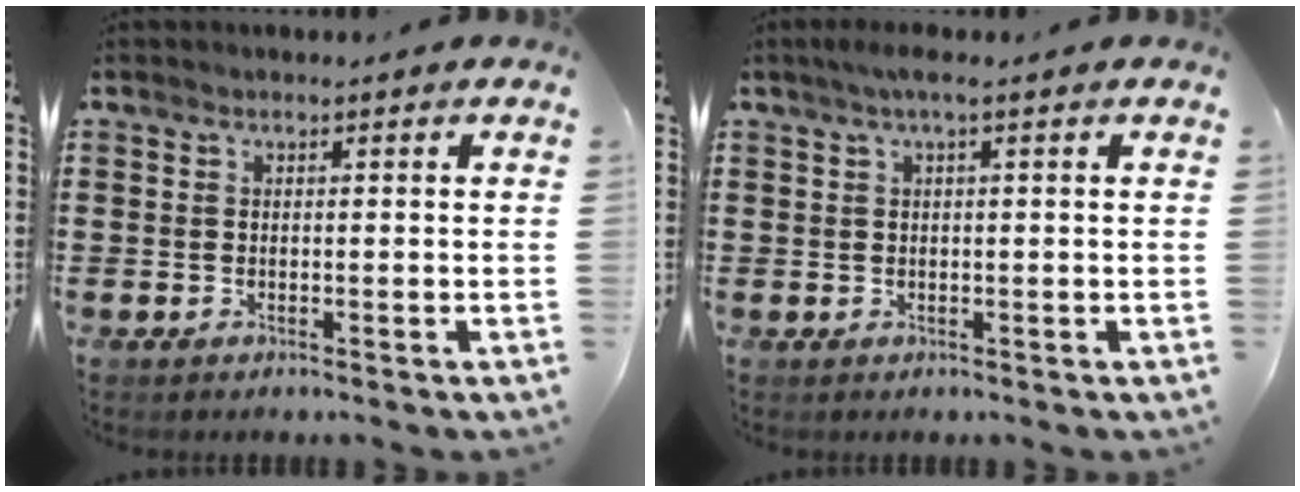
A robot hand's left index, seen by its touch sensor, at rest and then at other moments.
{"total": 1.7, "force": [0.6, 0.1, 1.6], "torque": [-0.031, 0.001, 0.011]}